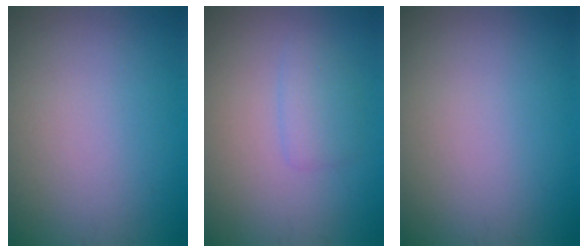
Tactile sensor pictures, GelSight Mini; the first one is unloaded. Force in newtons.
{"total": 1.7, "press": 1.7, "slide": 0.2}
{"total": 0.0}